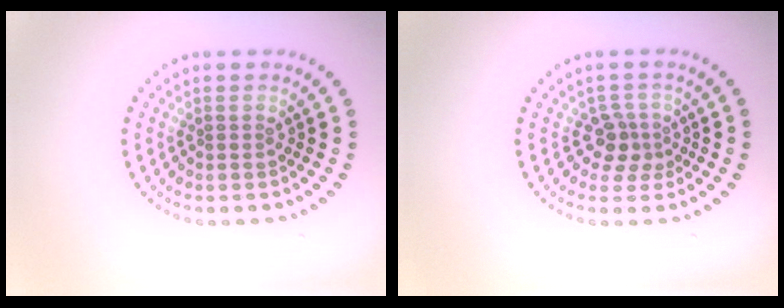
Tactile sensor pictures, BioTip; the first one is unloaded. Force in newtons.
{"total": 2.4, "press": 1.8, "slide": 1.5}